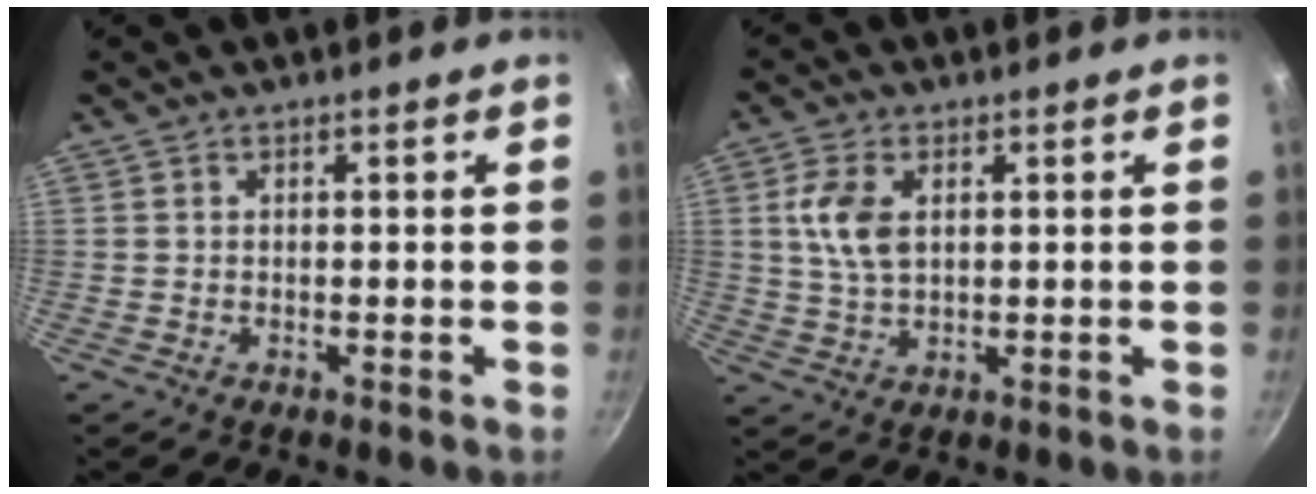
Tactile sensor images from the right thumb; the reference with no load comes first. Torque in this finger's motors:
{"motor_torque": [0.01, 0.44, 0.80, 0.06, 0.04]}